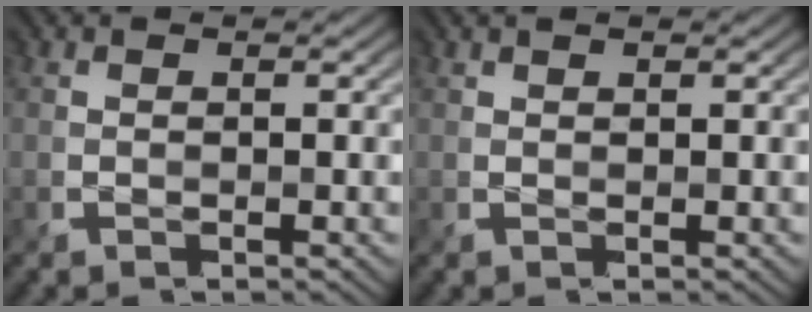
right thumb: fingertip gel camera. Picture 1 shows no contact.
{"total": 0.6, "force": [0.5, 0.2, 0.3], "torque": [-0.009, 0.004, 0.012]}